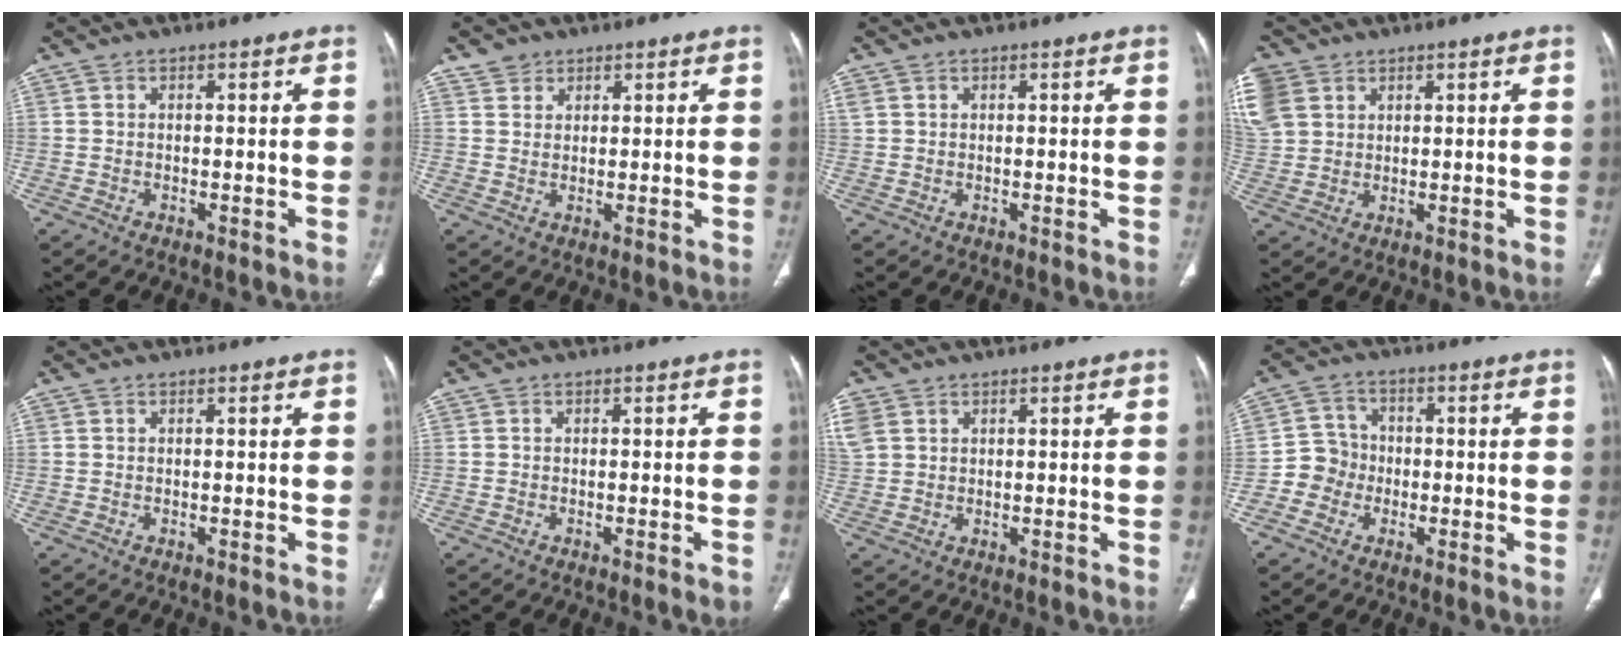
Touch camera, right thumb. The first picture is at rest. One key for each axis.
{"total": 2.8, "fx": 1.8, "fy": 2.1, "fz": 0.3, "tx": 0.012, "ty": -0.007, "tz": 0.028}
{"total": 1.1, "fx": 0.5, "fy": 0.9, "fz": 0.4, "tx": -0.007, "ty": 0.011, "tz": 0.012}
{"total": 14.6, "fx": 6.2, "fy": 11.5, "fz": 6.5, "tx": -0.199, "ty": 0.028, "tz": 0.135}
{"total": 0.0}
{"total": 1.6, "fx": -1.0, "fy": 0.3, "fz": 1.3, "tx": -0.013, "ty": 0.002, "tz": -0.012}
{"total": 5.9, "fx": 2.4, "fy": 4.7, "fz": 2.6, "tx": -0.082, "ty": 0.015, "tz": 0.060}
{"total": 5.6, "fx": -1.8, "fy": 5.2, "fz": 1.0, "tx": 0.013, "ty": 0.018, "tz": -0.043}